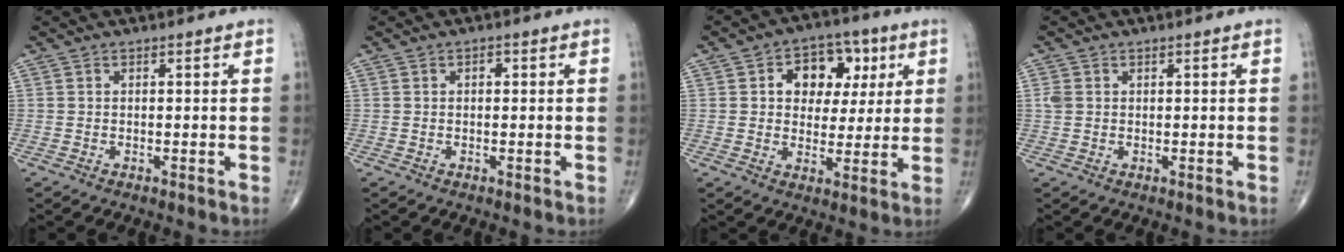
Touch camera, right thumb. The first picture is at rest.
{"total": 1.0, "force": [0.2, 0.7, 0.7], "torque": [-0.008, 0.002, 0.002]}
{"total": 11.5, "force": [3.5, 8.3, 7.2], "torque": [-0.056, 0.003, 0.051]}
{"total": 1.7, "force": [0.4, 1.4, 0.9], "torque": [-0.021, 0.002, 0.009]}